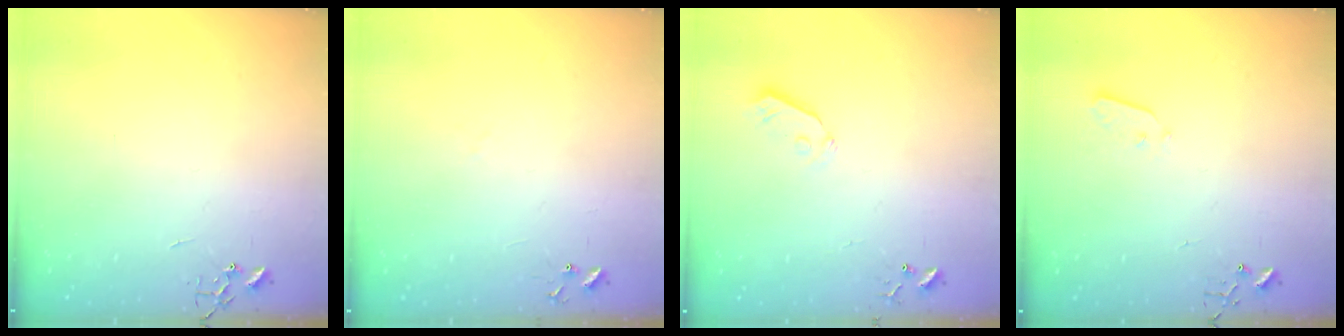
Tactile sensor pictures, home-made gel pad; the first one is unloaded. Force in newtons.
{"total": 6.8, "press": 6.8, "slide": 0.6}
{"total": 5.5, "press": 5.4, "slide": 0.6}
{"total": 3.6, "press": 3.6, "slide": 0.2}